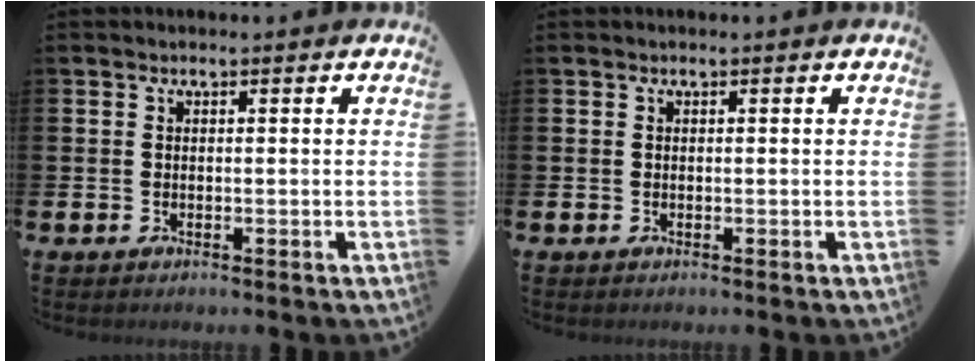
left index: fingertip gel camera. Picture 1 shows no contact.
{"total": 0.0}